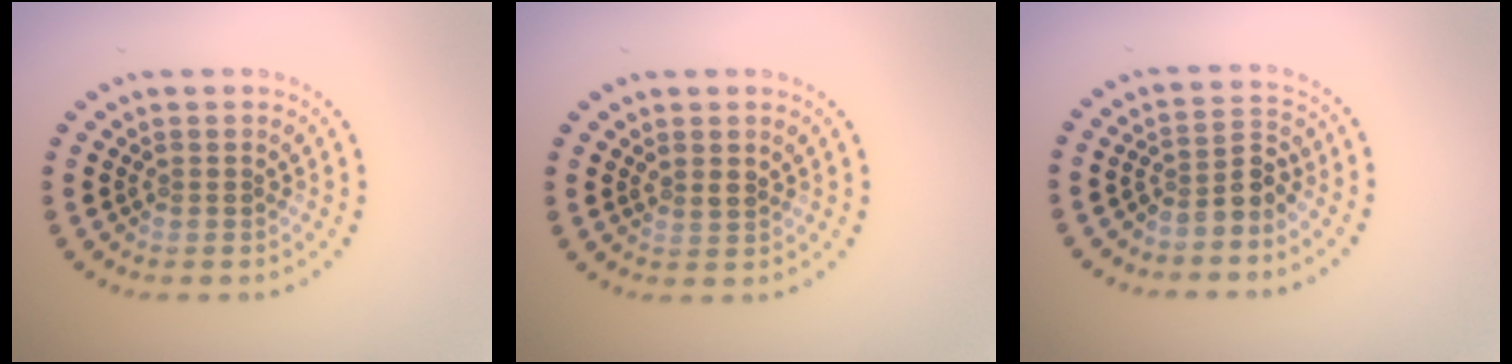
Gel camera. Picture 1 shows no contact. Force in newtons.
{"total": 0.8, "press": 0.6, "slide": 0.5}
{"total": 2.7, "press": 2.0, "slide": 1.8}